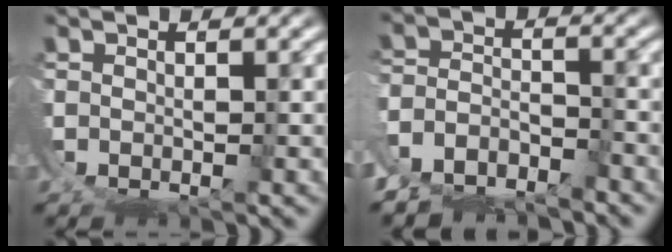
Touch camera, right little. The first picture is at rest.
{"total": 7.0, "force": [-4.6, 4.6, 2.5], "torque": [-0.041, -0.023, -0.077]}